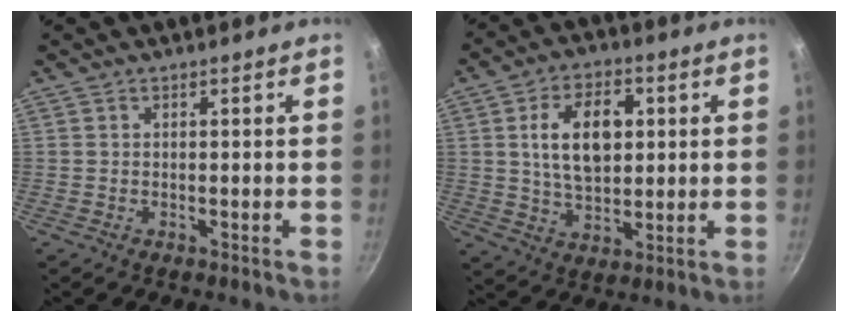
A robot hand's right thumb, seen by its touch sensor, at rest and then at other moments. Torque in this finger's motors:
{"motor_torque": [-0.46, 2.06, 1.10, -0.11, 0.40]}